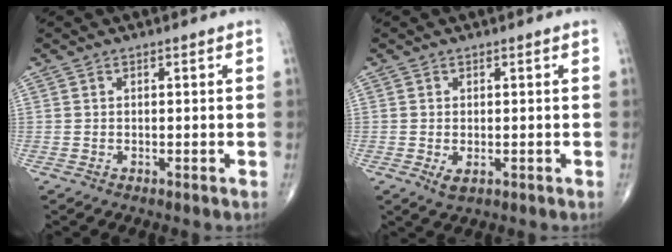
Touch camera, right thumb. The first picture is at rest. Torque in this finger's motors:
{"motor_torque": [-0.38, 0.03, 0.24, 0.25, 0.08]}